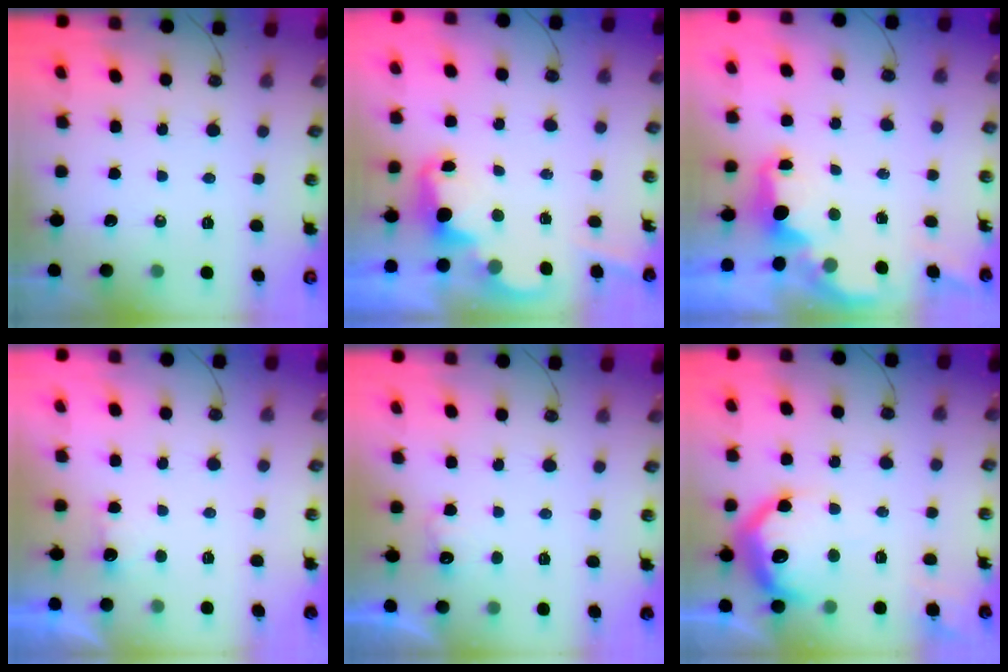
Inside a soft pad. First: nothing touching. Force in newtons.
{"total": 2.4, "press": 2.3, "slide": 0.5}
{"total": 1.9, "press": 1.8, "slide": 0.7}
{"total": 1.3, "press": 1.0, "slide": 0.8}
{"total": 6.4, "press": 6.3, "slide": 0.9}
{"total": 15.7, "press": 15.7, "slide": 0.4}